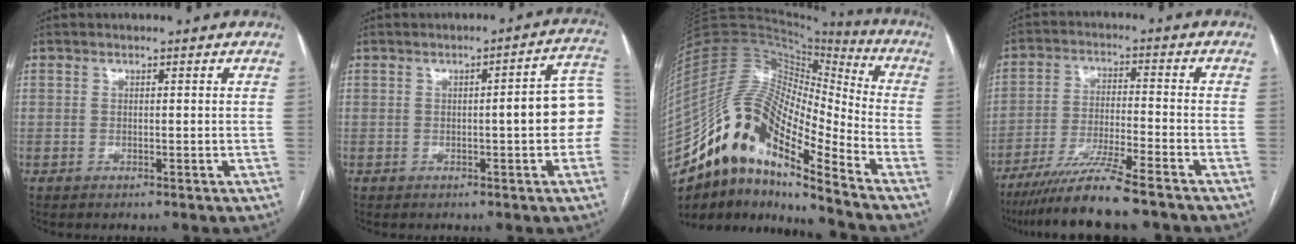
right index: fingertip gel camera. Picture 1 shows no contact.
{"total": 7.9, "force": [-0.5, 1.1, 7.8], "torque": [-0.085, 0.026, -0.013]}
{"total": 22.0, "force": [-14.8, 5.4, 15.5], "torque": [-0.307, 0.017, -0.264]}
{"total": 10.6, "force": [-8.7, -0.6, 6.1], "torque": [-0.105, -0.028, -0.152]}